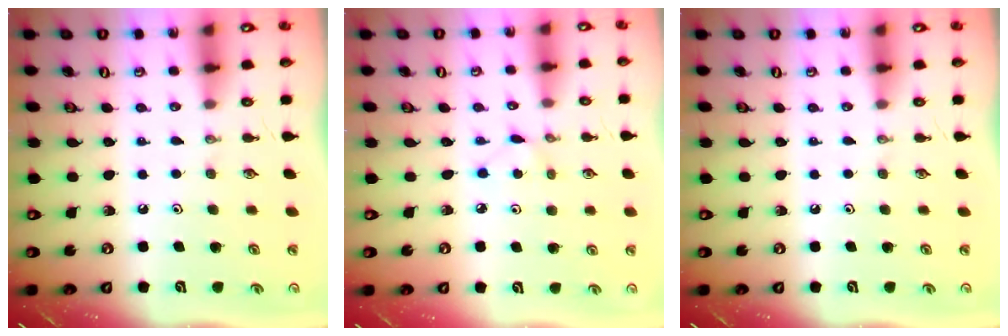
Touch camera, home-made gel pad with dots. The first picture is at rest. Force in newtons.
{"total": 2.2, "press": 2.2, "slide": 0.3}
{"total": 0.0}